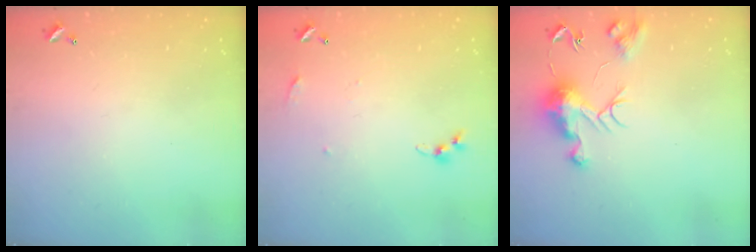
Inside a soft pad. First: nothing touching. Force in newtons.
{"total": 5.1, "press": 5.0, "slide": 0.6}
{"total": 10.1, "press": 10.0, "slide": 0.8}